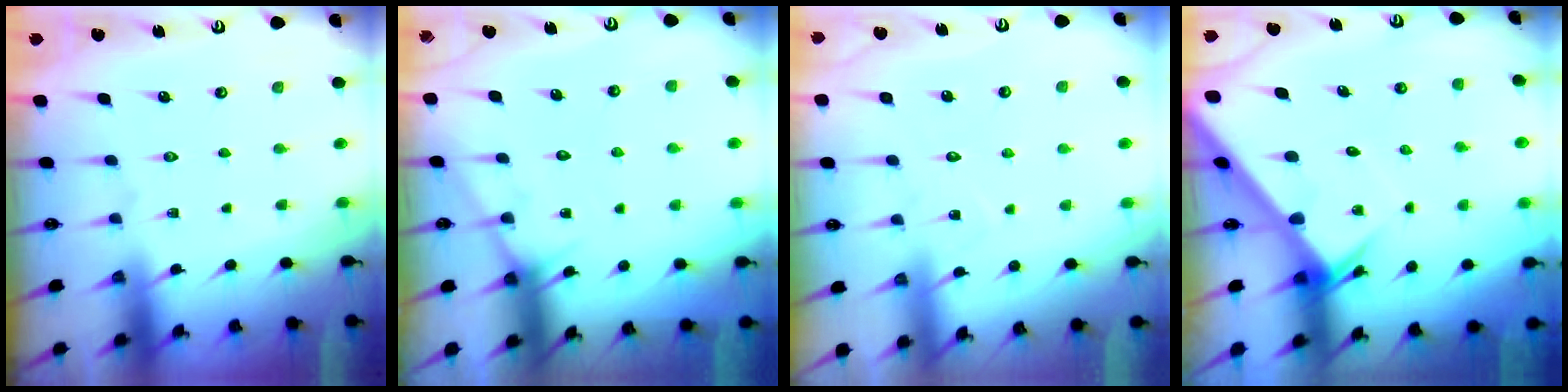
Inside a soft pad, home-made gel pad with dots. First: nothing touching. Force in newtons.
{"total": 5.7, "press": 5.7, "slide": 0.4}
{"total": 7.2, "press": 7.2, "slide": 0.6}
{"total": 5.4, "press": 5.4, "slide": 0.5}